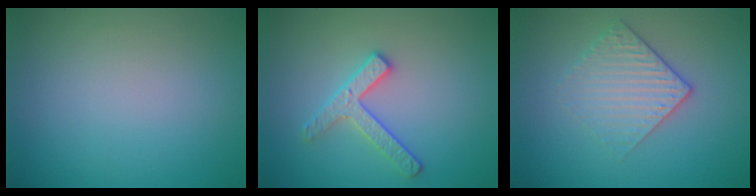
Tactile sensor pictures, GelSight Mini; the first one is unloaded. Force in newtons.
{"total": 2.6, "press": 2.5, "slide": 0.6}
{"total": 2.9, "press": 2.6, "slide": 1.4}